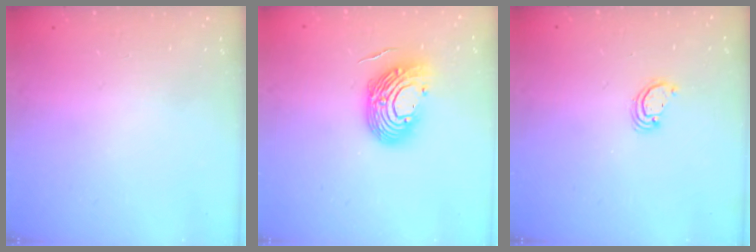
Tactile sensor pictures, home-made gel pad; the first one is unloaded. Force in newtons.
{"total": 12.9, "press": 12.7, "slide": 2.1}
{"total": 2.8, "press": 2.8, "slide": 0.2}